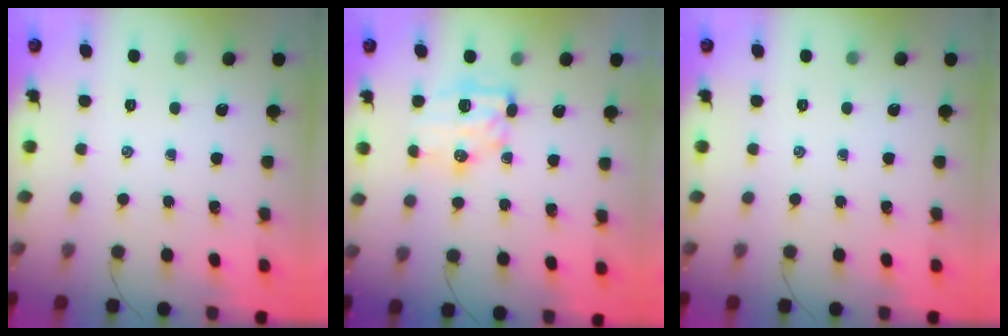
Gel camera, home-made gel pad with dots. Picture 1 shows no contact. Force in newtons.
{"total": 7.7, "press": 7.7, "slide": 0.6}
{"total": 0.0}